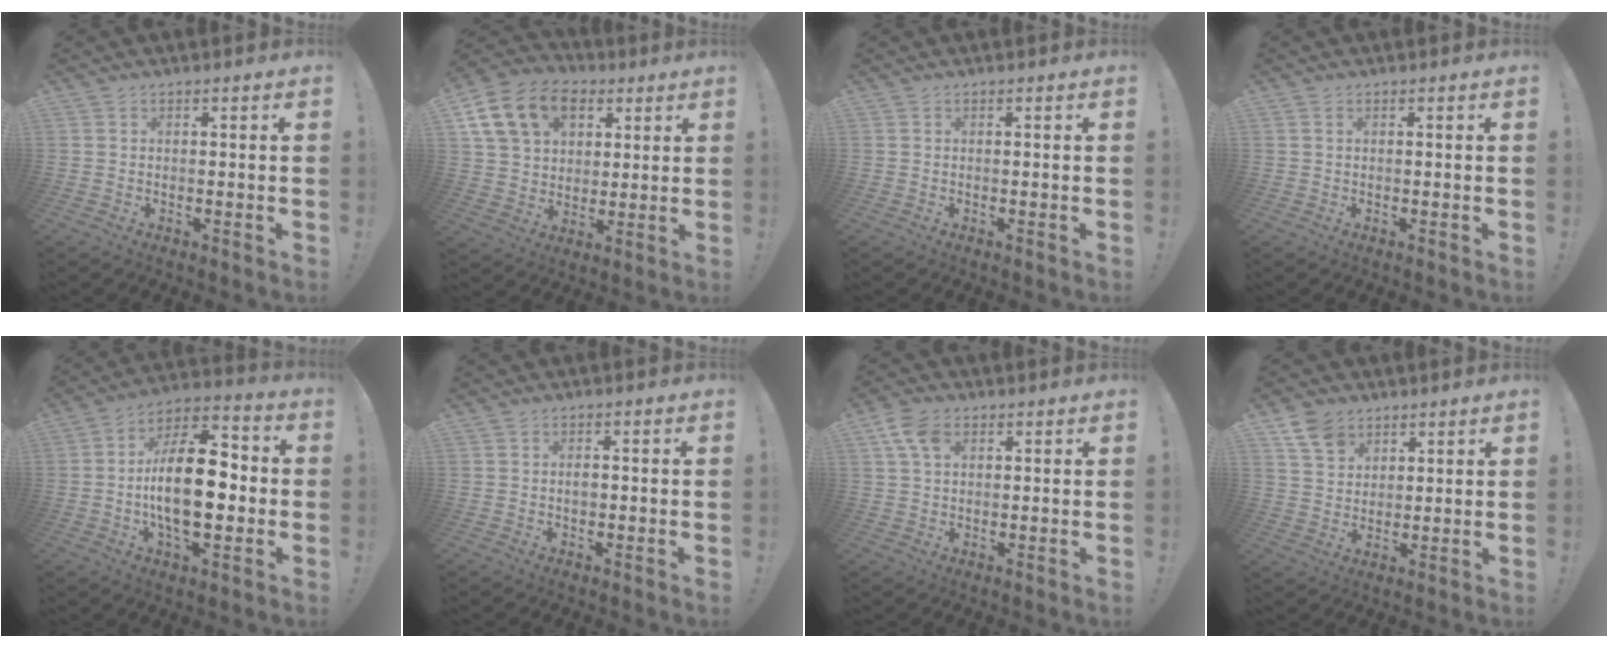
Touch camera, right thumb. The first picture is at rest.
{"total": 17.4, "force": [7.3, 12.6, 9.6], "torque": [-0.151, -0.021, 0.141]}
{"total": 0.0}
{"total": 0.0}
{"total": 20.4, "force": [-2.6, 9.8, 17.7], "torque": [-0.310, 0.006, -0.050]}
{"total": 1.4, "force": [-0.3, 1.1, 0.9], "torque": [-0.002, -0.002, -0.010]}
{"total": 7.5, "force": [2.9, 4.9, 4.8], "torque": [-0.101, 0.005, 0.059]}
{"total": 8.1, "force": [5.3, 5.5, 2.7], "torque": [-0.043, -0.028, 0.104]}